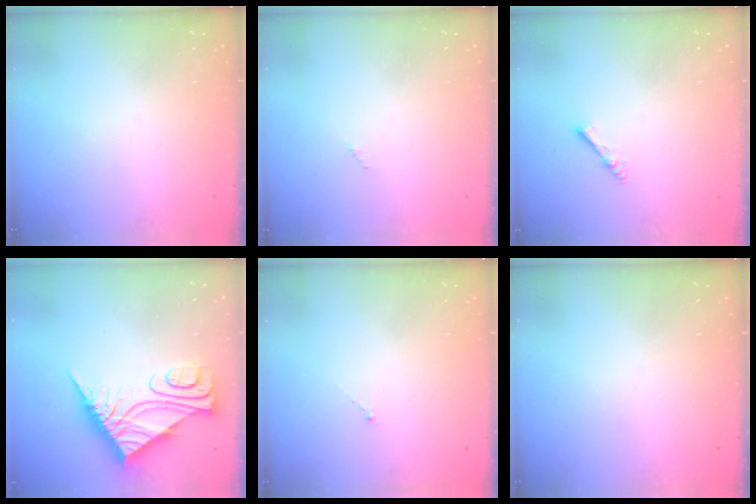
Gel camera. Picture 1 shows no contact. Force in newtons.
{"total": 1.5, "press": 1.5, "slide": 0.2}
{"total": 2.9, "press": 2.8, "slide": 0.5}
{"total": 12.0, "press": 12.0, "slide": 1.0}
{"total": 0.0}
{"total": 0.0}